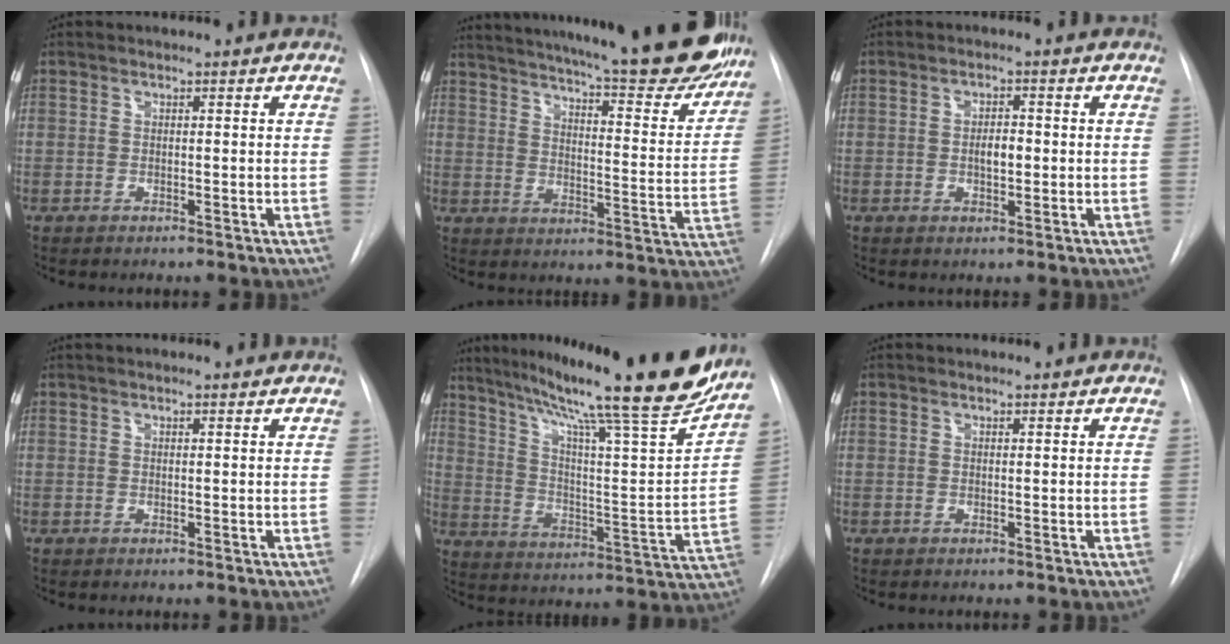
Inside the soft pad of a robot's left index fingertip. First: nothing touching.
{"total": 28.0, "force": [24.3, 3.7, 13.4], "torque": [-0.210, -0.067, 0.304]}
{"total": 2.8, "force": [-0.2, 1.3, 2.5], "torque": [-0.041, -0.001, -0.004]}
{"total": 4.5, "force": [4.1, 0.5, 1.7], "torque": [-0.023, 0.025, 0.047]}
{"total": 26.5, "force": [21.4, 0.8, 15.6], "torque": [-0.254, -0.051, 0.305]}
{"total": 1.5, "force": [1.5, 0.2, 0.2], "torque": [-0.007, 0.008, 0.018]}